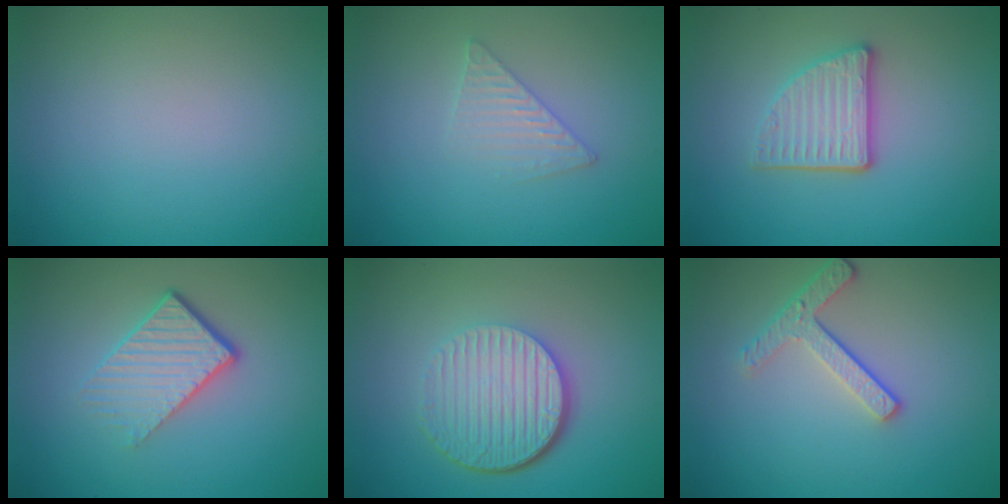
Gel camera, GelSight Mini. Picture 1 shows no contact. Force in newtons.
{"total": 2.0, "press": 2.0, "slide": 0.2}
{"total": 3.5, "press": 3.0, "slide": 1.7}
{"total": 4.7, "press": 2.9, "slide": 3.7}
{"total": 6.4, "press": 4.4, "slide": 4.7}
{"total": 2.9, "press": 2.4, "slide": 1.6}